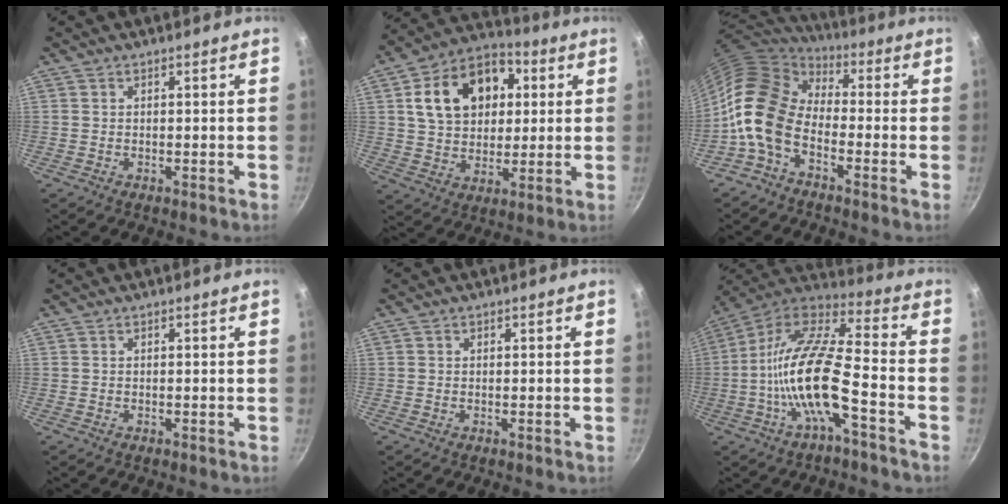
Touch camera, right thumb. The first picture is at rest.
{"total": 18.0, "force": [4.4, 13.2, 11.5], "torque": [-0.160, 0.019, 0.064]}
{"total": 13.3, "force": [-4.1, 8.7, 9.1], "torque": [-0.153, 0.042, -0.104]}
{"total": 0.0}
{"total": 0.0}
{"total": 17.6, "force": [-5.7, 5.5, 15.7], "torque": [-0.296, 0.047, -0.124]}